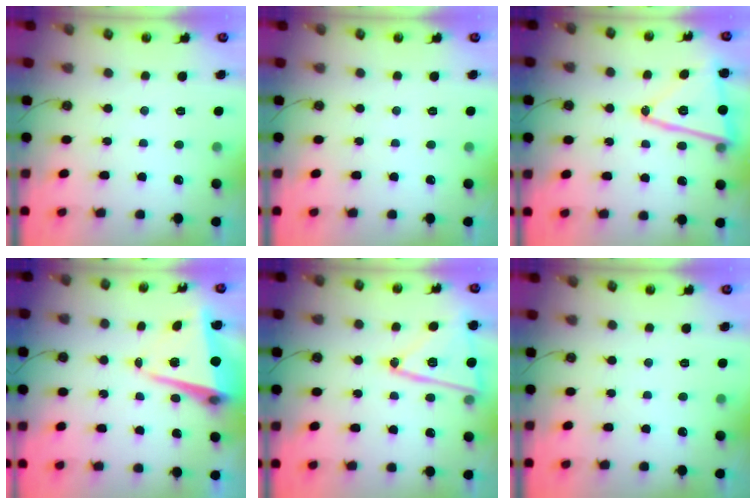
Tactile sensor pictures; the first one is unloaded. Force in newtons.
{"total": 0.0}
{"total": 16.7, "press": 16.6, "slide": 1.5}
{"total": 8.9, "press": 8.8, "slide": 0.7}
{"total": 17.0, "press": 16.9, "slide": 1.2}
{"total": 0.0}